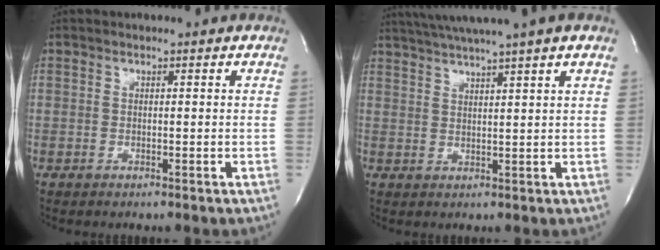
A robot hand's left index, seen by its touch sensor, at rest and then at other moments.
{"total": 11.0, "force": [8.9, -1.3, 6.3], "torque": [-0.111, 0.027, 0.125]}